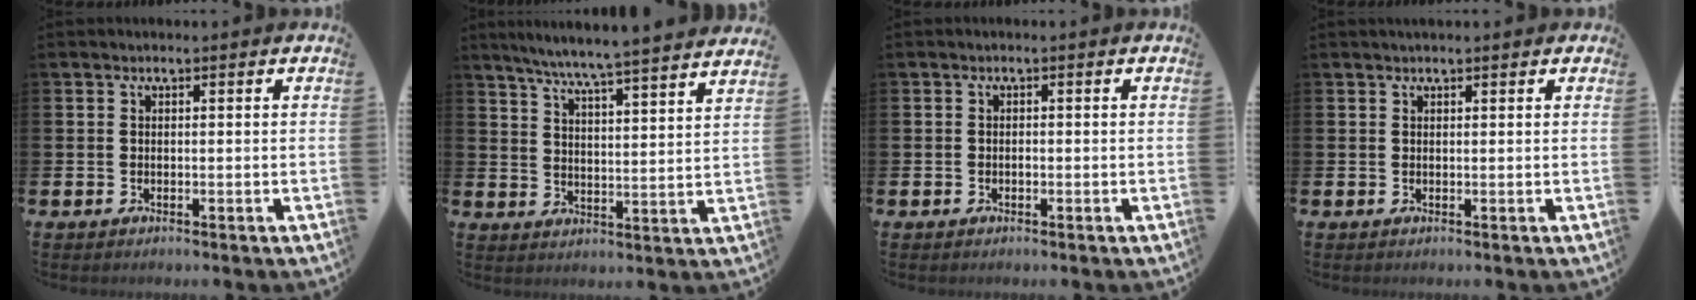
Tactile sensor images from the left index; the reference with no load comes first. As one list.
[{"total": 6.8, "force": [6.5, -0.7, 2.0], "torque": [-0.062, -0.046, 0.112]}, {"total": 0.5, "force": [-0.3, 0.4, 0.2], "torque": [-0.010, 0.004, -0.005]}, {"total": 0.8, "force": [0.7, 0.2, 0.4], "torque": [-0.005, 0.003, 0.011]}]